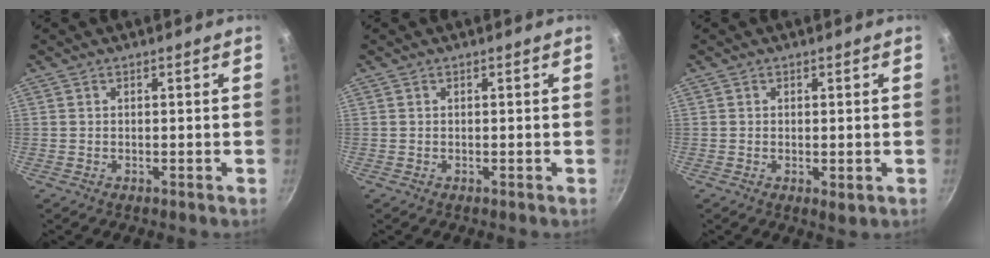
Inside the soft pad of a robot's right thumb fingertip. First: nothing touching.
{"total": 0.0}
{"total": 1.7, "force": [-0.1, 0.8, 1.5], "torque": [-0.024, -0.008, -0.002]}